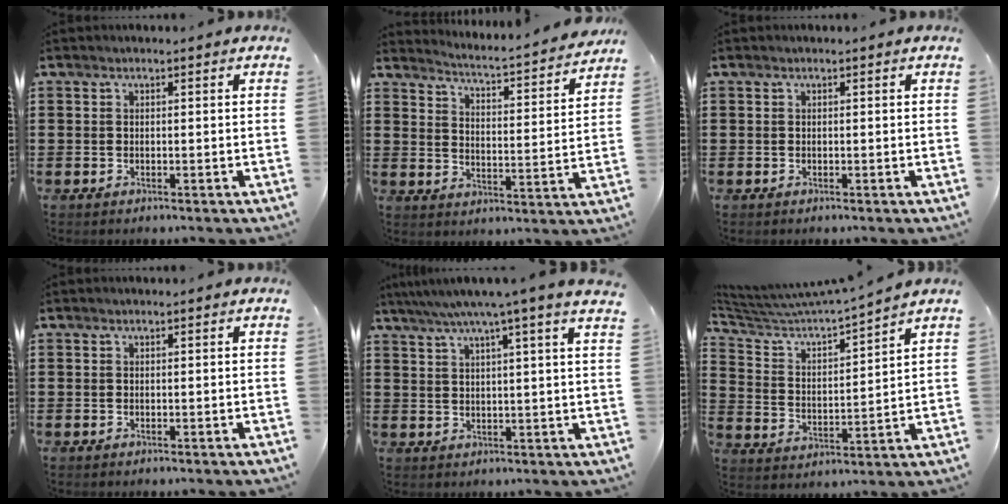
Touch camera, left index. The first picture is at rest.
{"total": 3.3, "force": [3.1, -0.7, 0.6], "torque": [-0.033, -0.040, 0.042]}
{"total": 0.0}
{"total": 0.0}
{"total": 5.5, "force": [4.2, -0.7, 3.4], "torque": [-0.079, -0.013, 0.070]}
{"total": 5.3, "force": [4.8, 0.1, 2.3], "torque": [-0.072, -0.037, 0.072]}